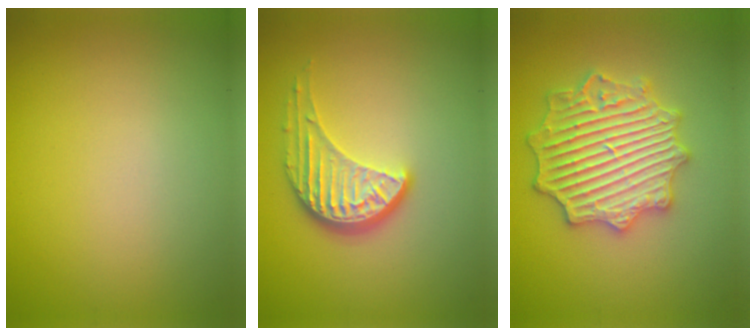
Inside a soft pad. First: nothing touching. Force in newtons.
{"total": 3.9, "press": 3.0, "slide": 2.5}
{"total": 6.8, "press": 6.7, "slide": 1.1}